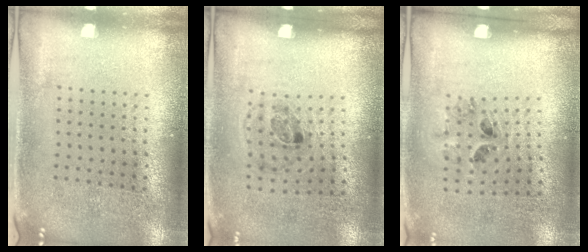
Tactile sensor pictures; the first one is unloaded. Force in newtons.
{"total": 1.1, "press": 0.7, "slide": 0.9}
{"total": 1.3, "press": 0.8, "slide": 1.1}